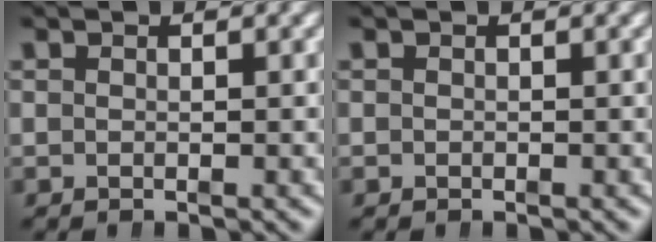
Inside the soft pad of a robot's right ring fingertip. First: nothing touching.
{"total": 0.0}